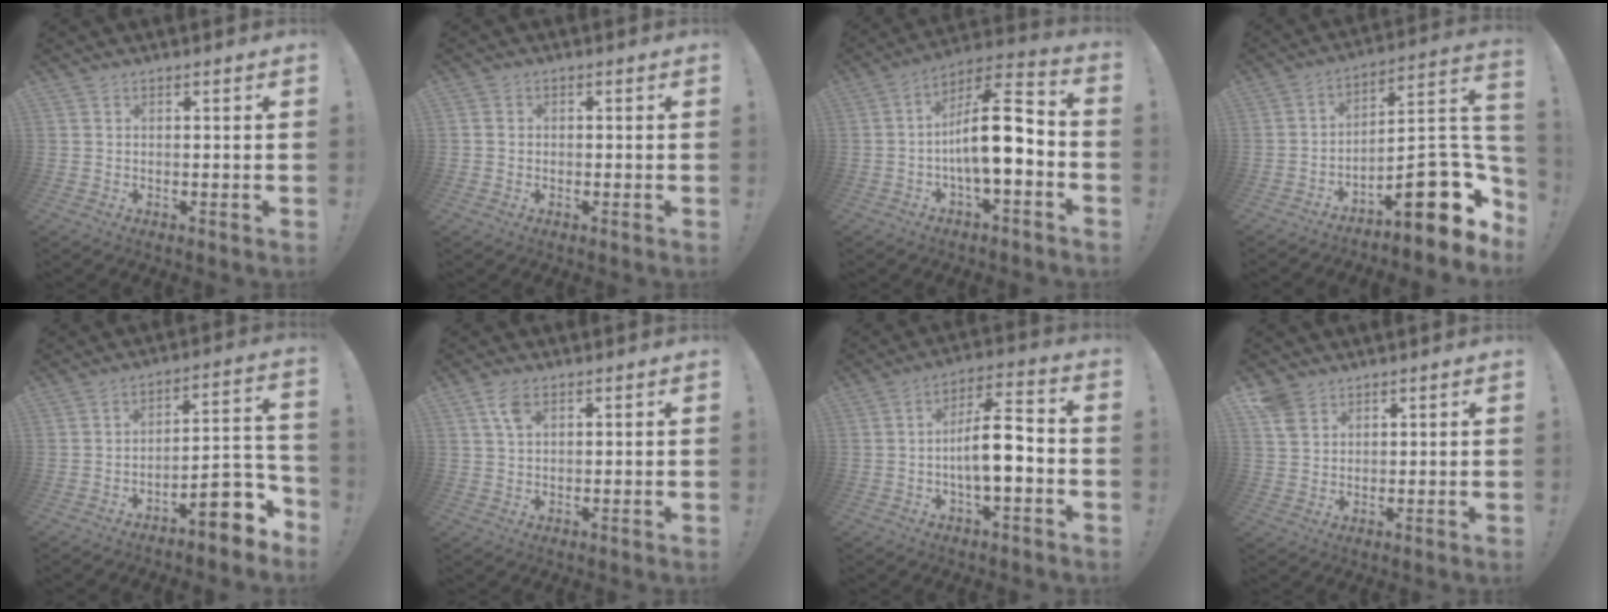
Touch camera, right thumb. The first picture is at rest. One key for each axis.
{"total": 1.4, "fx": -0.7, "fy": 1.2, "fz": 0.4, "tx": -0.014, "ty": 0.008, "tz": -0.012}
{"total": 15.6, "fx": -2.5, "fy": 5.0, "fz": 14.6, "tx": -0.244, "ty": 0.015, "tz": -0.041}
{"total": 19.4, "fx": -8.8, "fy": 7.0, "fz": 15.8, "tx": -0.187, "ty": 0.040, "tz": -0.132}
{"total": 12.1, "fx": -7.4, "fy": 4.2, "fz": 8.6, "tx": -0.093, "ty": 0.039, "tz": -0.120}
{"total": 4.6, "fx": 2.2, "fy": 2.3, "fz": 3.3, "tx": -0.058, "ty": -0.003, "tz": 0.037}
{"total": 11.8, "fx": -2.6, "fy": 3.5, "fz": 11.0, "tx": -0.190, "ty": 0.012, "tz": -0.050}
{"total": 4.9, "fx": 3.2, "fy": 3.3, "fz": 1.8, "tx": -0.031, "ty": -0.012, "tz": 0.062}